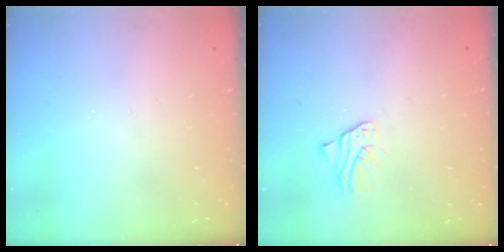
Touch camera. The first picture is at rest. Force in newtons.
{"total": 2.5, "press": 2.4, "slide": 0.3}